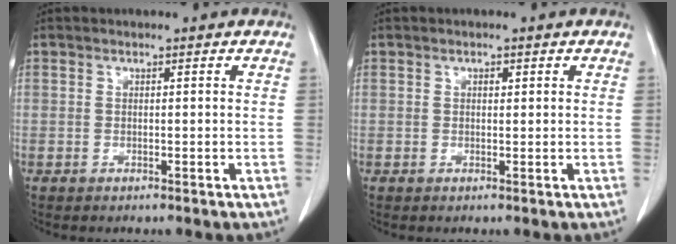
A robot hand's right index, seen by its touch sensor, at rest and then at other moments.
{"total": 0.8, "force": [0.3, 0.5, 0.5], "torque": [-0.010, 0.000, 0.005]}